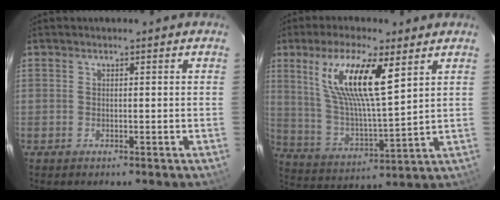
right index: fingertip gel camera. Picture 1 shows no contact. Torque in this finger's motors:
{"motor_torque": [0.35, 0.26, 0.35, 0.15]}